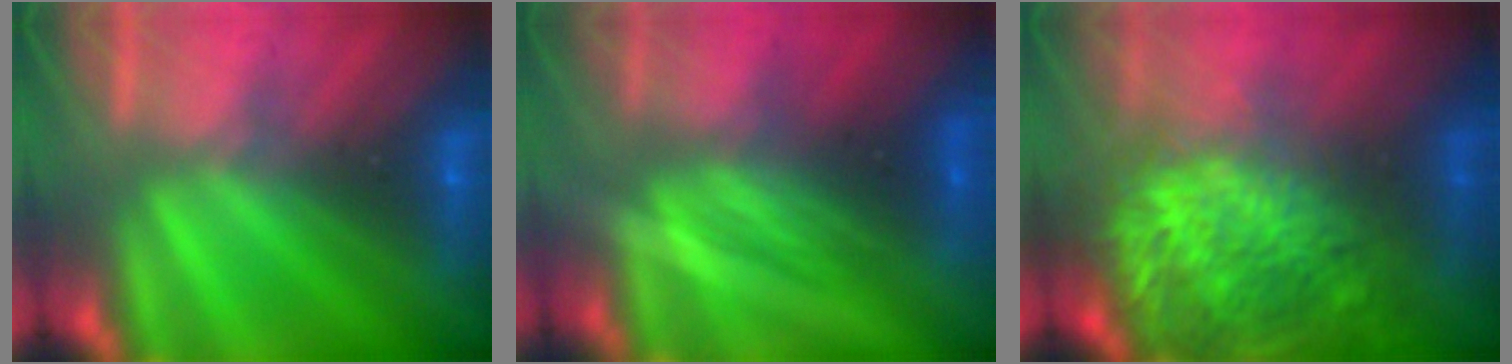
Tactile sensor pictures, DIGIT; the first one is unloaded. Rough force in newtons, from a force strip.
{"total": 1.9}
{"total": 10.4}